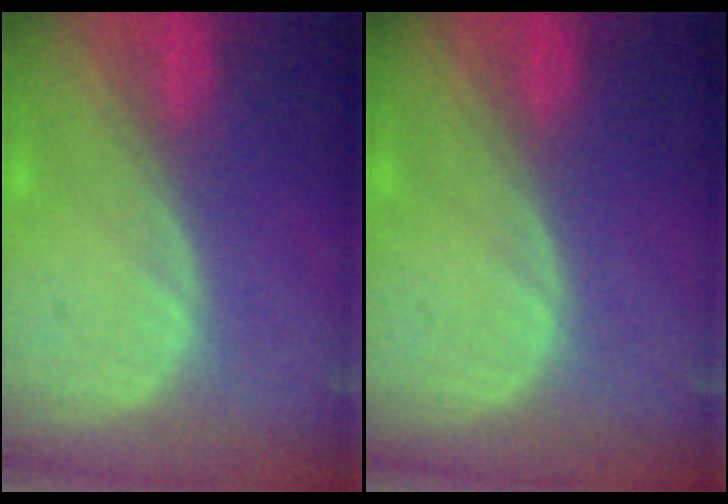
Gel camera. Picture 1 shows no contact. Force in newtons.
{"total": 0.0}